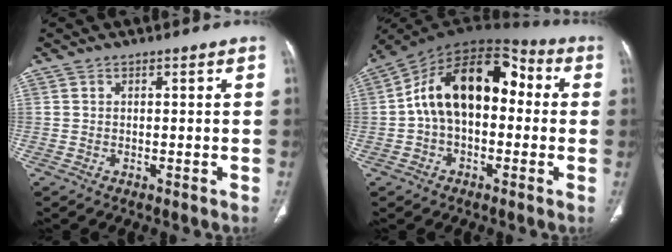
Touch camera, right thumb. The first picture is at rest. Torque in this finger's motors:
{"motor_torque": [2.44, 2.57, 1.13, -0.59, 0.44]}